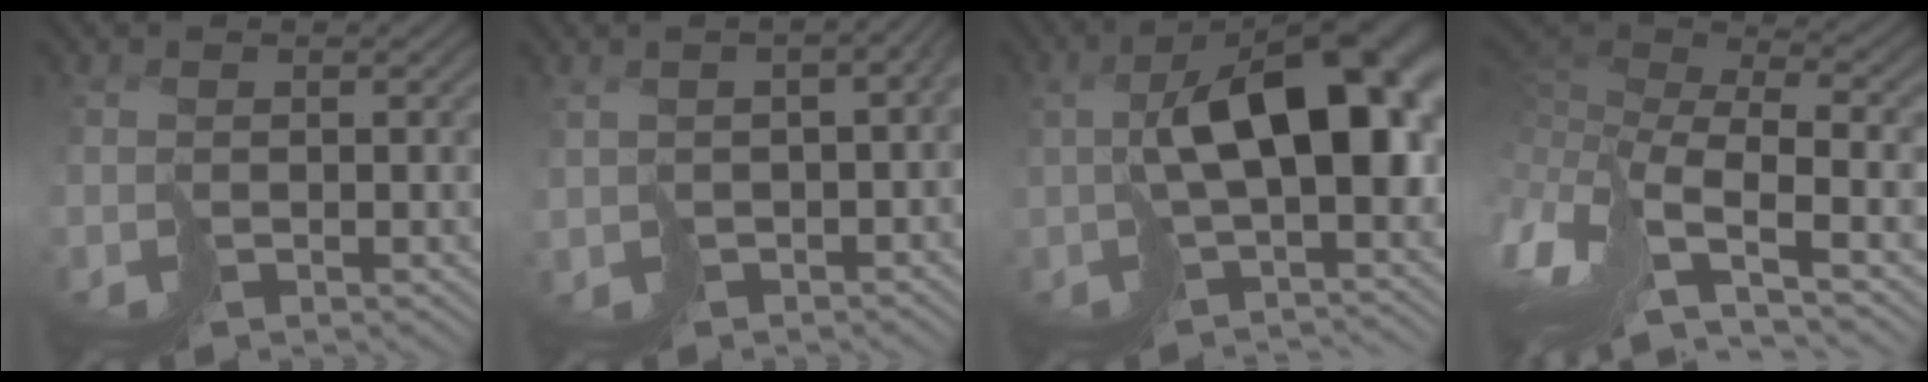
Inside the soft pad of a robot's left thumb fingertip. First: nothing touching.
{"total": 6.4, "force": [-1.2, 3.4, 5.3], "torque": [-0.102, -0.025, 0.004]}
{"total": 13.2, "force": [-0.2, 6.3, 11.6], "torque": [-0.187, -0.002, 0.019]}
{"total": 12.6, "force": [-4.2, 4.8, 10.9], "torque": [-0.307, -0.020, -0.042]}